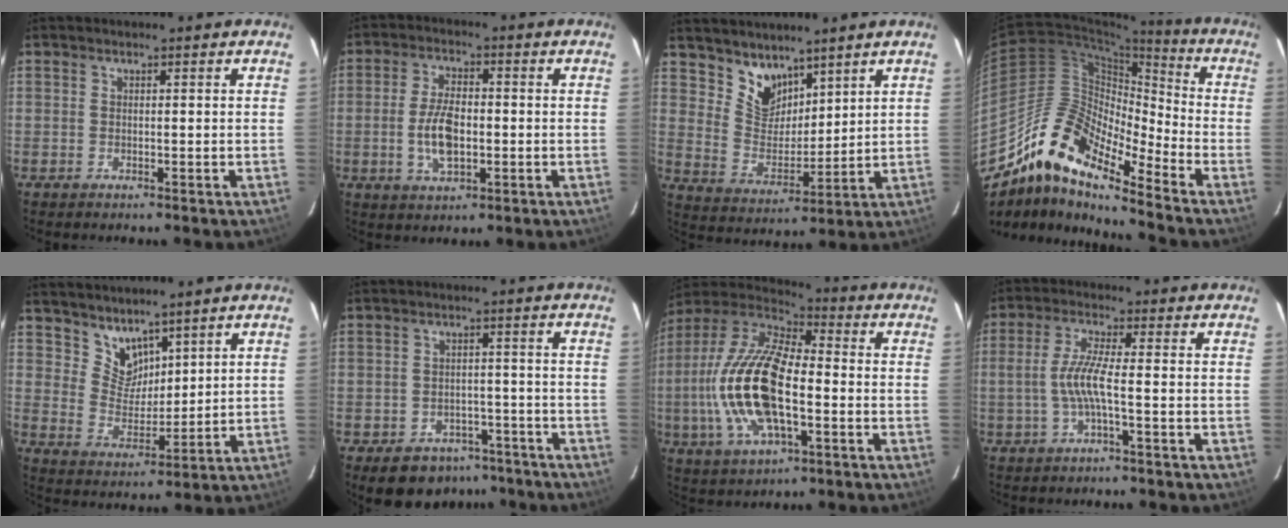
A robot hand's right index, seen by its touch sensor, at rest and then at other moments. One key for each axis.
{"total": 8.1, "fx": -1.3, "fy": 4.0, "fz": 6.9, "tx": -0.139, "ty": 0.000, "tz": -0.022}
{"total": 8.4, "fx": 6.4, "fy": 4.8, "fz": 2.5, "tx": -0.040, "ty": 0.000, "tz": 0.131}
{"total": 14.8, "fx": -11.6, "fy": 3.5, "fz": 8.4, "tx": -0.132, "ty": 0.003, "tz": -0.236}
{"total": 6.9, "fx": 5.5, "fy": 3.8, "fz": 1.6, "tx": -0.018, "ty": 0.002, "tz": 0.114}
{"total": 9.5, "fx": -6.4, "fy": 6.5, "fz": 2.5, "tx": -0.054, "ty": 0.031, "tz": -0.067}
{"total": 20.9, "fx": -3.6, "fy": 8.9, "fz": 18.6, "tx": -0.390, "ty": -0.004, "tz": -0.073}
{"total": 5.9, "fx": -1.6, "fy": 0.2, "fz": 5.7, "tx": -0.123, "ty": 0.002, "tz": -0.027}